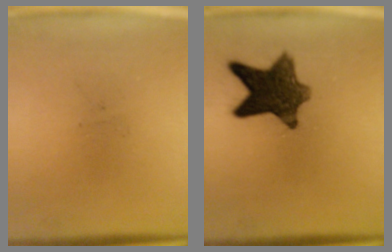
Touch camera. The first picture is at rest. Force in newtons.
{"total": 10.7}